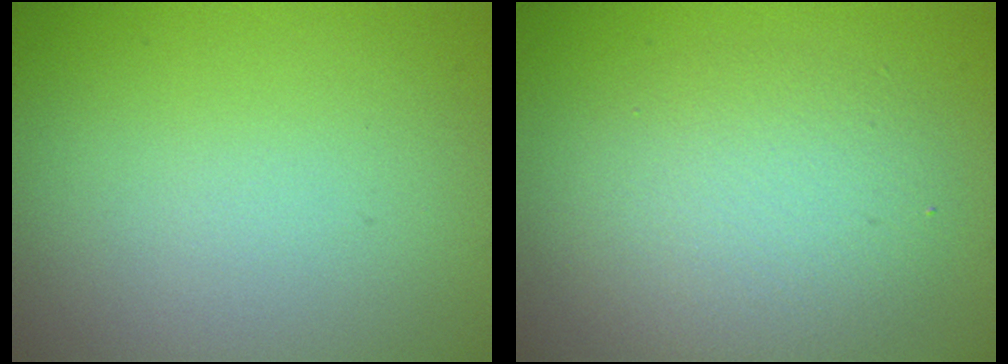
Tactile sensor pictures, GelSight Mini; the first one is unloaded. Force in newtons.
{"total": 4.2, "press": 4.2, "slide": 0.0}